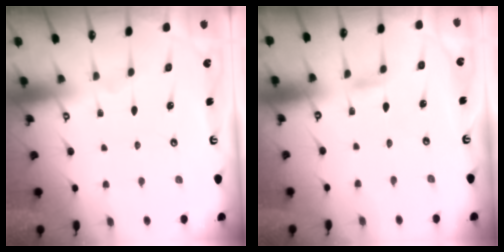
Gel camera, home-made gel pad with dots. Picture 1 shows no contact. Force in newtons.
{"total": 2.8, "press": 2.8, "slide": 0.2}